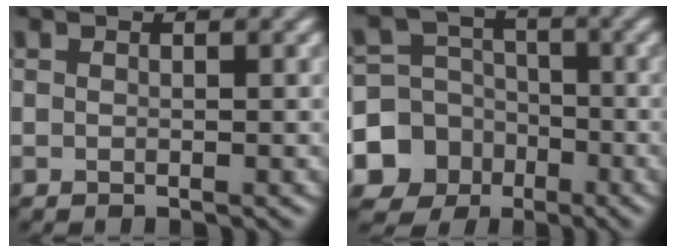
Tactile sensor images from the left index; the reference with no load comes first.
{"total": 9.5, "force": [-4.4, 8.3, 1.3], "torque": [-0.031, -0.024, -0.104]}